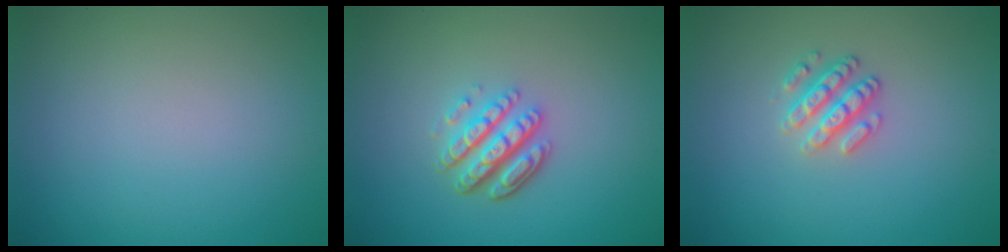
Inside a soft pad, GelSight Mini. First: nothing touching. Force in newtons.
{"total": 4.5, "press": 3.4, "slide": 3.1}
{"total": 2.5, "press": 2.4, "slide": 0.8}